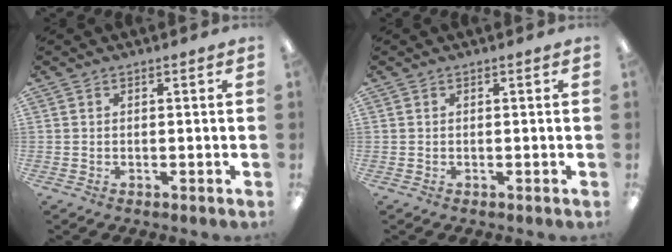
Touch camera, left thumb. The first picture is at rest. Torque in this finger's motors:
{"motor_torque": [0.00, 0.00, -0.07, -0.07, 0.00]}